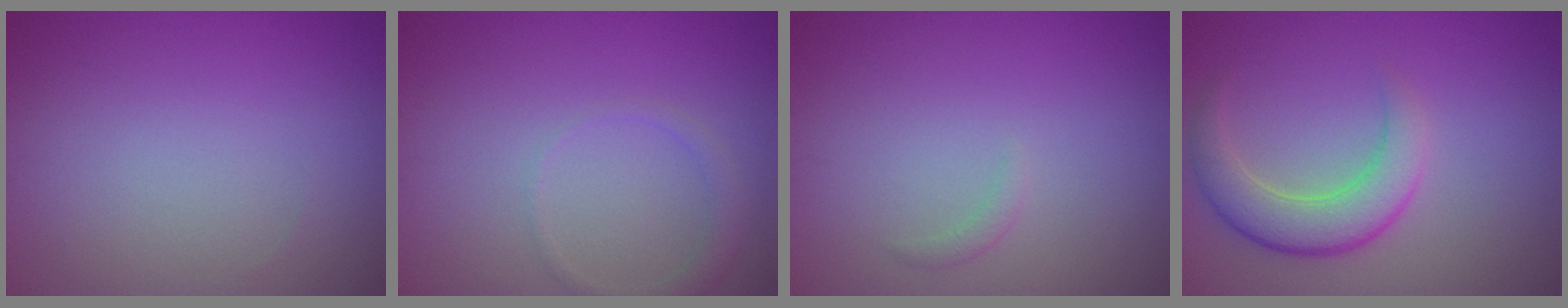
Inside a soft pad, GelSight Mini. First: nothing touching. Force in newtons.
{"total": 1.4, "press": 1.4, "slide": 0.0}
{"total": 0.7, "press": 0.7, "slide": 0.1}
{"total": 4.4, "press": 4.4, "slide": 0.3}